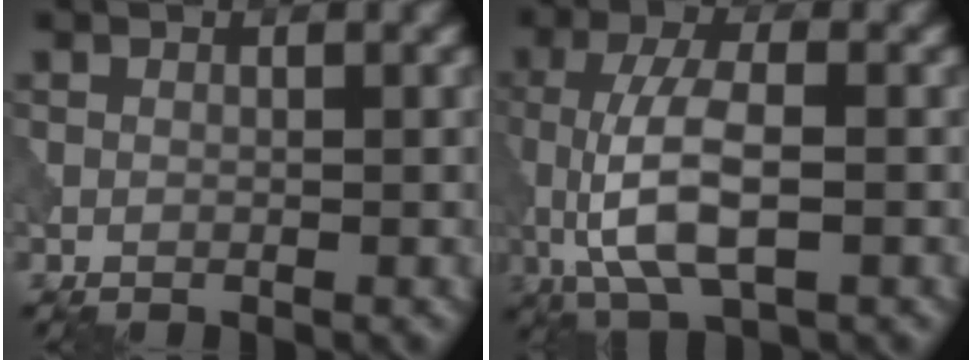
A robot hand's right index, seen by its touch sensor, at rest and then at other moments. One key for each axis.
{"total": 6.9, "fx": -1.1, "fy": 2.5, "fz": 6.3, "tx": -0.131, "ty": 0.003, "tz": -0.022}